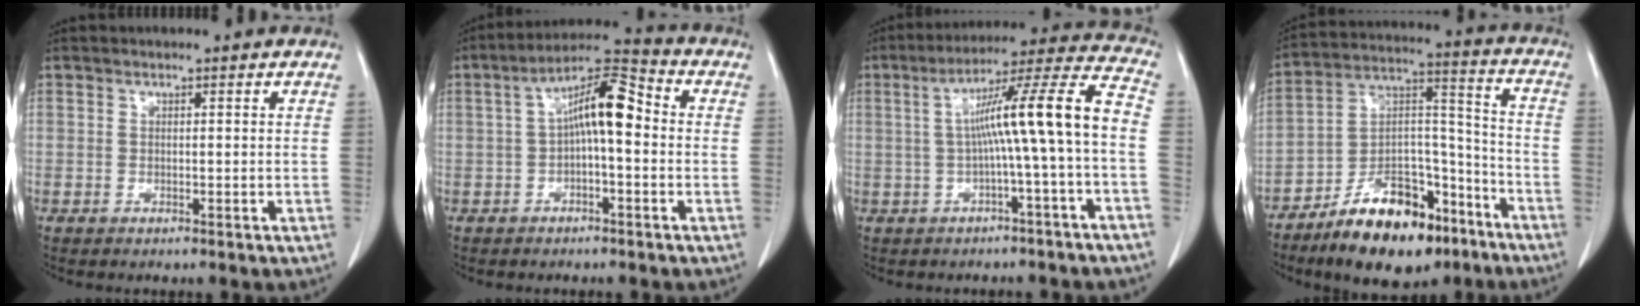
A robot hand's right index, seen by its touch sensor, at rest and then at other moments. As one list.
[{"total": 9.1, "force": [0.2, 2.3, 8.8], "torque": [-0.154, 0.036, -0.001]}, {"total": 12.1, "force": [-1.0, -1.0, 12.1], "torque": [-0.184, 0.031, -0.017]}, {"total": 17.8, "force": [-12.1, 7.2, 11.0], "torque": [-0.185, 0.029, -0.197]}]